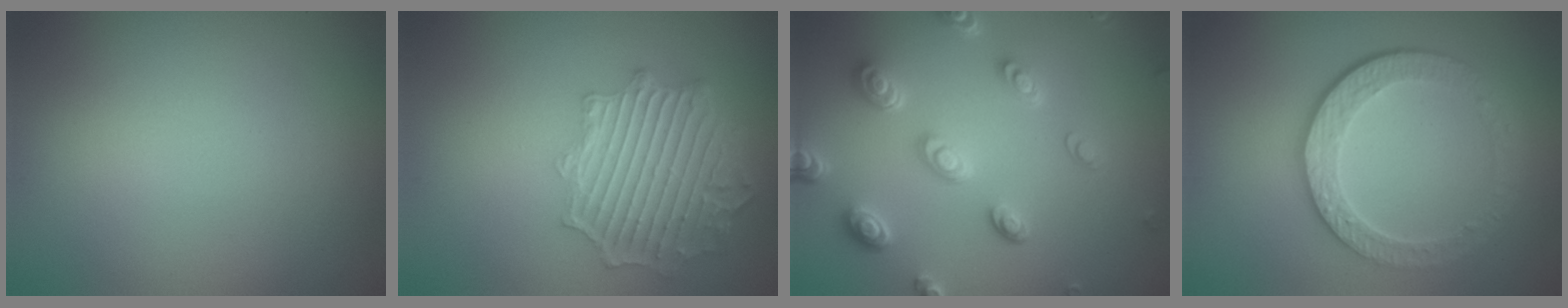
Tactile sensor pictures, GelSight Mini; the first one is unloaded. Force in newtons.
{"total": 6.4, "press": 4.9, "slide": 4.1}
{"total": 5.2, "press": 3.9, "slide": 3.4}
{"total": 4.7, "press": 3.4, "slide": 3.3}